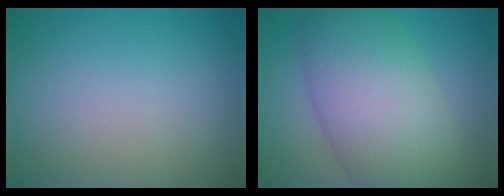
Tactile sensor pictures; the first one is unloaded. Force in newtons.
{"total": 9.6, "press": 9.6, "slide": 0.4}